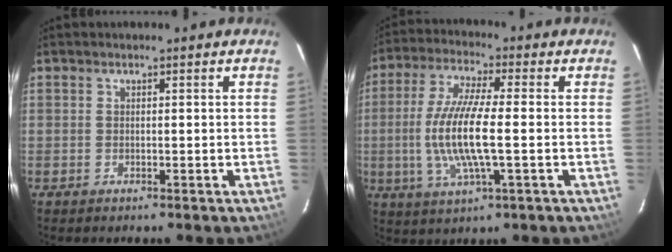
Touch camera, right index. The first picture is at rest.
{"total": 13.2, "force": [-1.6, 2.5, 12.9], "torque": [-0.265, -0.004, -0.032]}